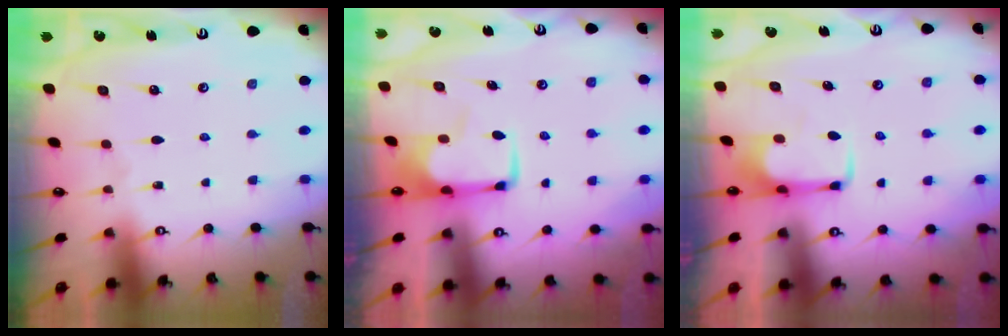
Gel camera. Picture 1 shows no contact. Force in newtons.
{"total": 1.7, "press": 1.6, "slide": 0.5}
{"total": 2.0, "press": 1.9, "slide": 0.4}